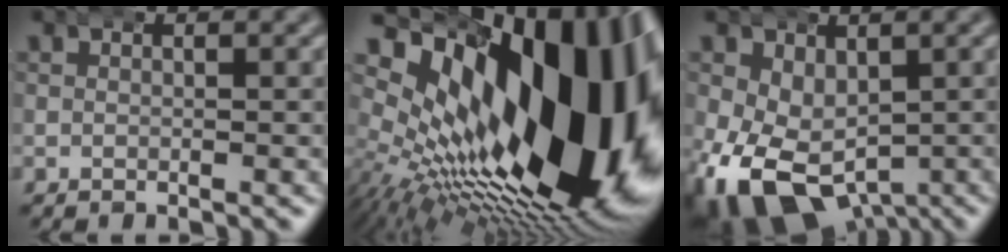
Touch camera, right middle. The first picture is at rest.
{"total": 27.8, "force": [2.9, 15.8, 22.6], "torque": [-0.360, -0.029, 0.067]}
{"total": 11.6, "force": [-4.5, 8.6, 6.4], "torque": [-0.147, -0.079, -0.045]}